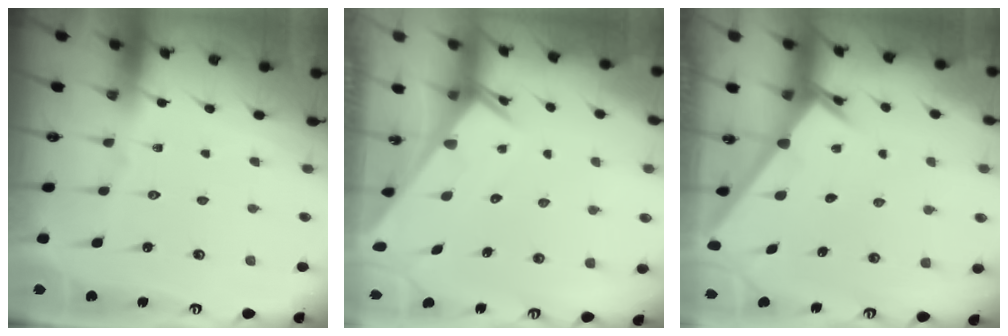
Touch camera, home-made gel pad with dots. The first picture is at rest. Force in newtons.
{"total": 2.7, "press": 2.7, "slide": 0.1}
{"total": 2.4, "press": 2.4, "slide": 0.2}